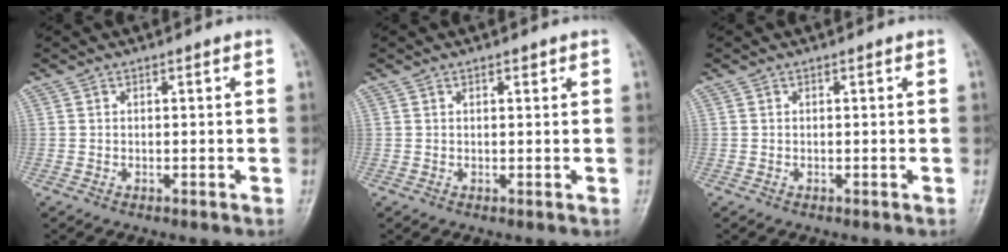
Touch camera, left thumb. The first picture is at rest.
{"total": 0.8, "force": [0.5, 0.3, 0.5], "torque": [-0.002, 0.000, 0.005]}
{"total": 0.0}